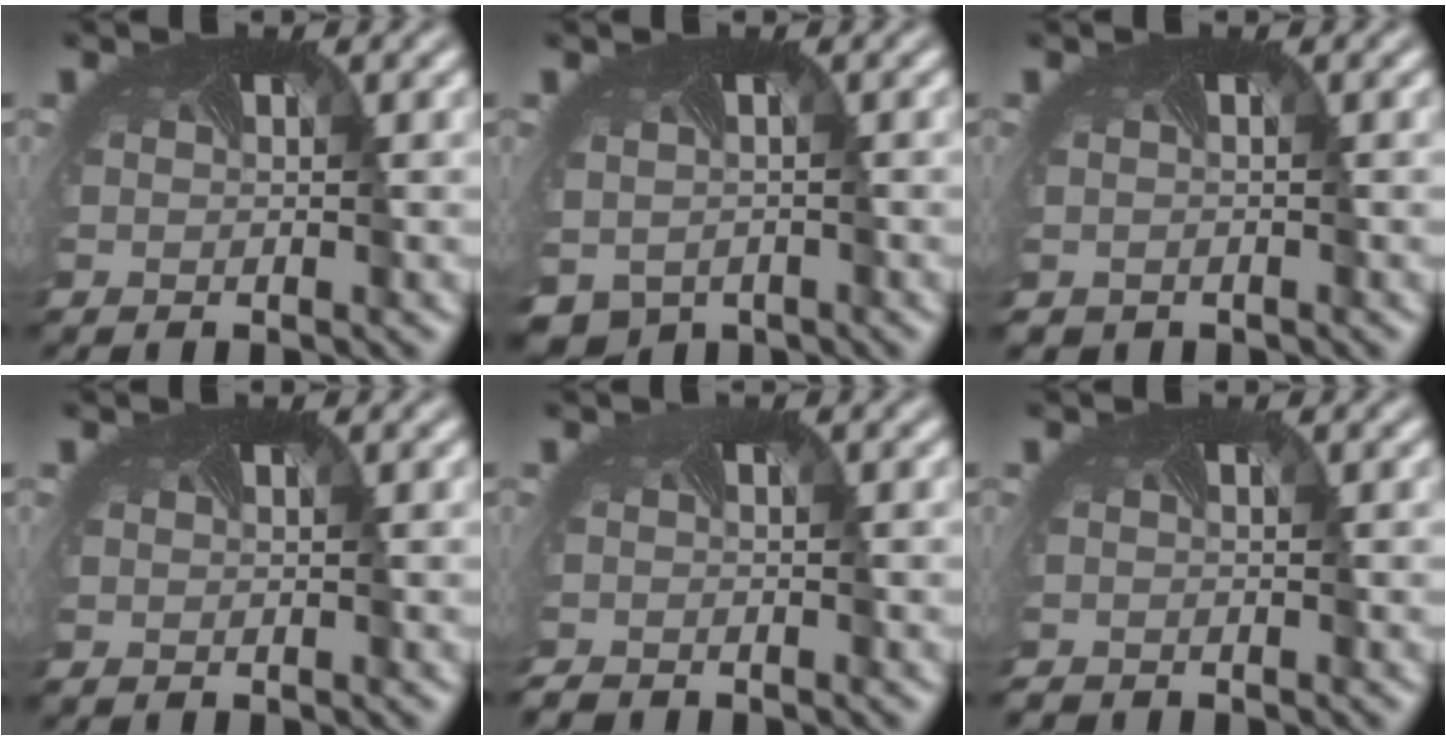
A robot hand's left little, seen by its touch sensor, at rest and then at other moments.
{"total": 4.9, "force": [-2.5, 3.5, 2.4], "torque": [-0.054, -0.029, -0.028]}
{"total": 0.7, "force": [-0.3, 0.6, -0.1], "torque": [0.006, -0.007, -0.004]}
{"total": 0.0}
{"total": 1.3, "force": [-1.3, 0.1, 0.0], "torque": [-0.010, -0.010, -0.026]}
{"total": 0.8, "force": [-0.7, 0.1, -0.2], "torque": [0.002, -0.006, -0.011]}